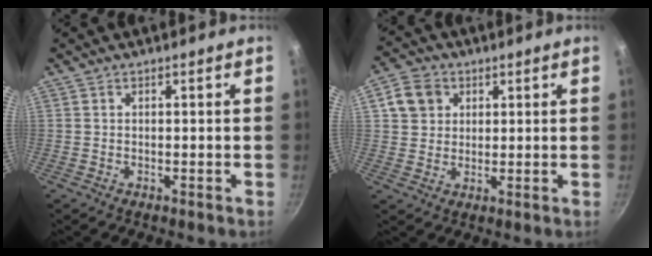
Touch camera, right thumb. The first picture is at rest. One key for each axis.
{"total": 6.7, "fx": 2.4, "fy": 5.7, "fz": 2.5, "tx": -0.020, "ty": 0.006, "tz": 0.036}